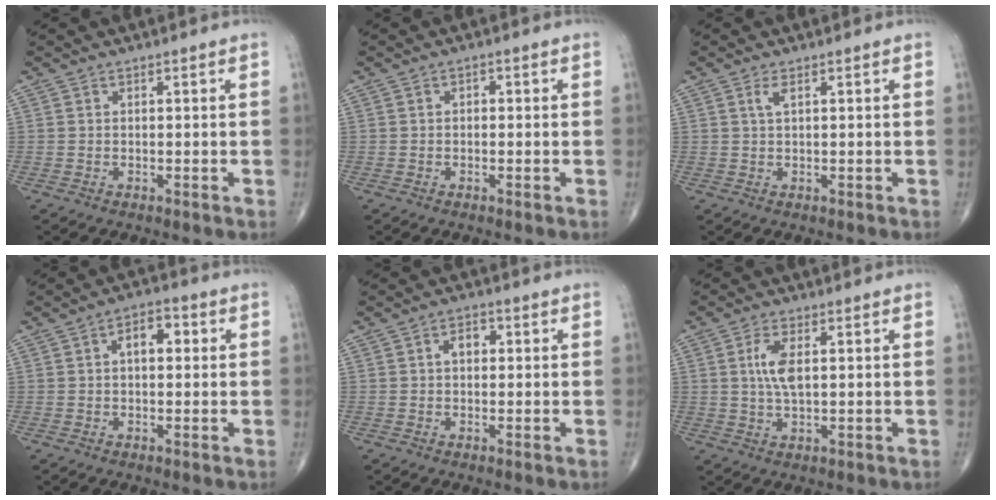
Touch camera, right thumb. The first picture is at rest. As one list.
[{"total": 0.8, "force": [-0.1, 0.6, 0.6], "torque": [0.002, 0.003, -0.006]}, {"total": 1.5, "force": [0.6, 0.4, 1.3], "torque": [-0.033, 0.003, 0.015]}, {"total": 5.3, "force": [0.9, 2.9, 4.3], "torque": [-0.051, 0.016, 0.006]}, {"total": 2.9, "force": [0.4, 2.0, 2.1], "torque": [-0.025, 0.012, 0.003]}, {"total": 5.3, "force": [0.9, 2.2, 4.7], "torque": [-0.098, -0.001, 0.017]}]